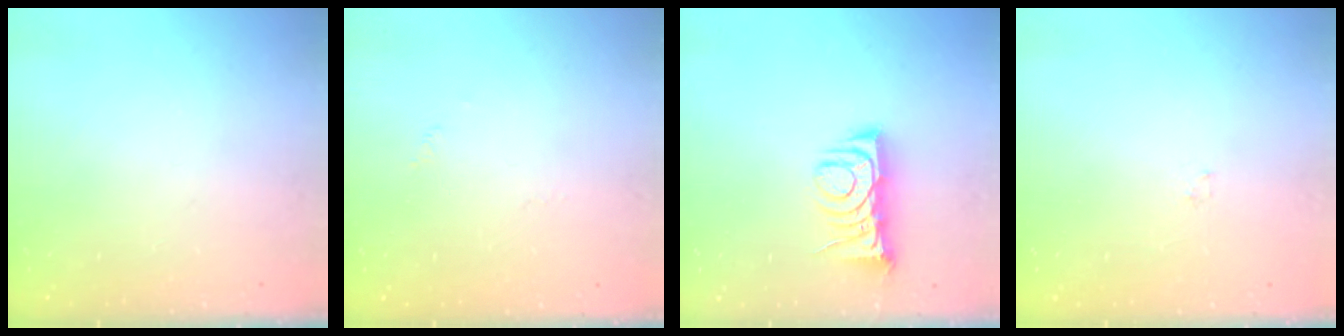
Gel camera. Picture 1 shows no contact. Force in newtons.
{"total": 1.7, "press": 1.6, "slide": 0.4}
{"total": 7.1, "press": 7.0, "slide": 1.0}
{"total": 0.8, "press": 0.8, "slide": 0.2}